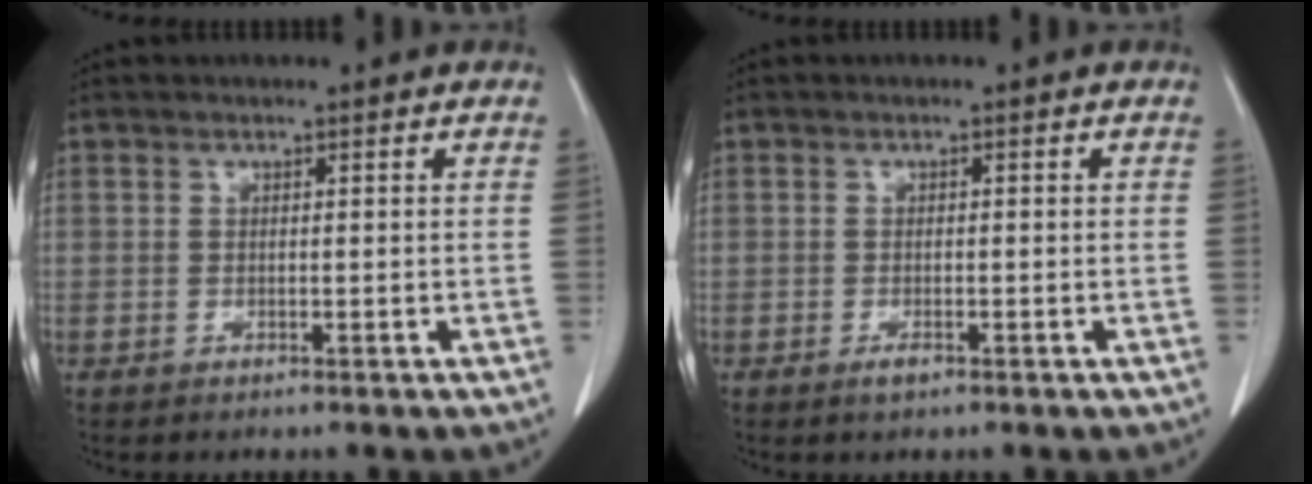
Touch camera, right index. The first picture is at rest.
{"total": 1.3, "force": [-0.8, 0.5, 0.9], "torque": [-0.015, 0.000, -0.010]}